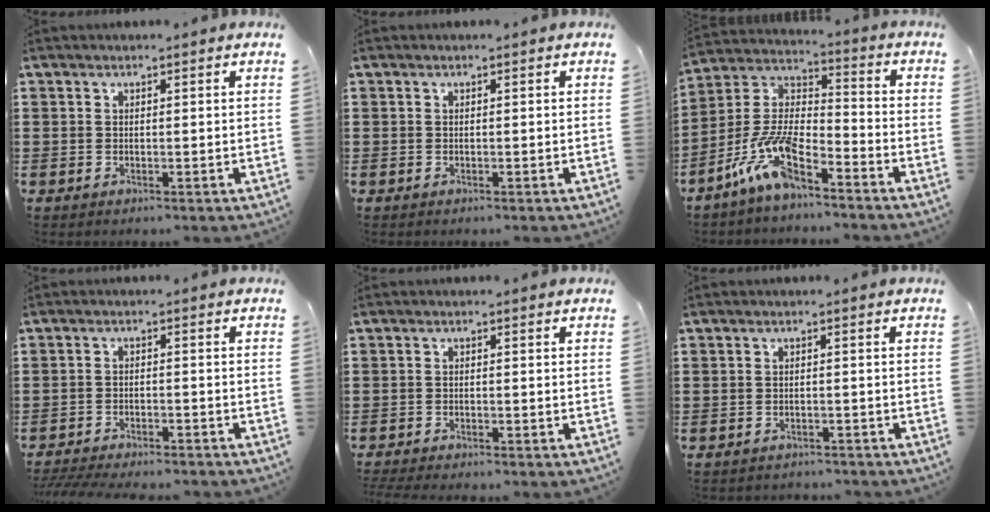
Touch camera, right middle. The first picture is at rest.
{"total": 0.0}
{"total": 10.7, "force": [-7.5, 3.0, 7.0], "torque": [-0.162, 0.003, -0.150]}
{"total": 3.5, "force": [-3.5, 0.1, 0.7], "torque": [-0.020, -0.004, -0.072]}
{"total": 1.6, "force": [-1.5, -0.1, 0.2], "torque": [-0.007, -0.003, -0.030]}
{"total": 1.4, "force": [-1.4, 0.1, -0.2], "torque": [-0.003, 0.000, -0.032]}